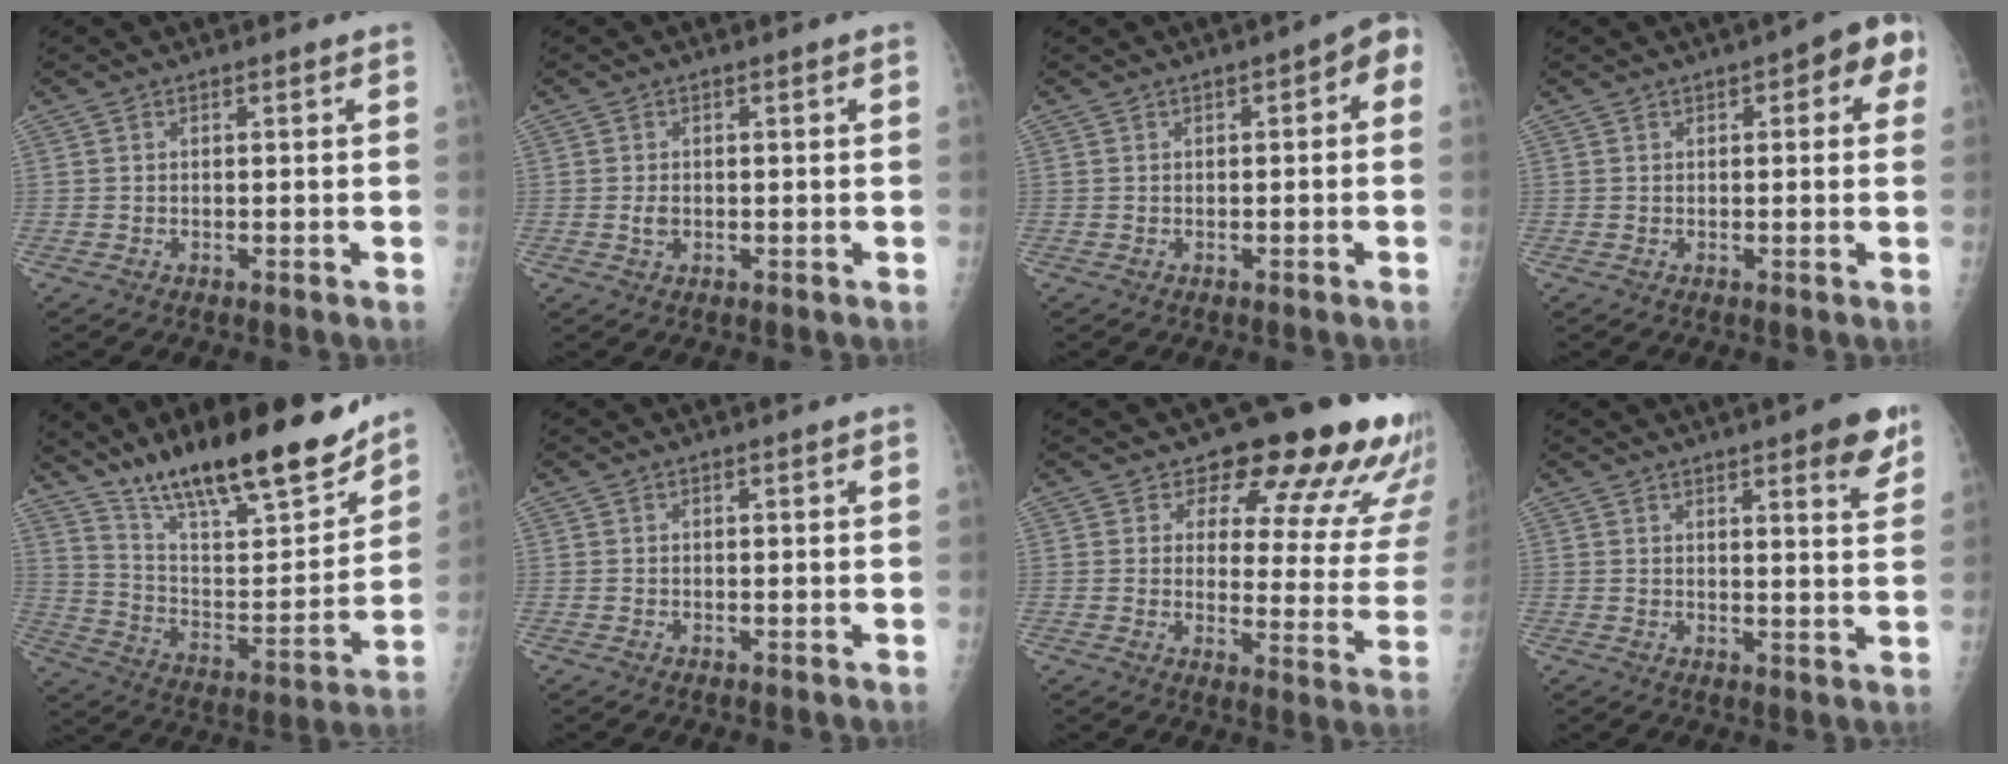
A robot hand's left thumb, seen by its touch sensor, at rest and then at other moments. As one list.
[{"total": 1.5, "force": [-0.2, 1.0, 1.1], "torque": [-0.013, 0.001, -0.001]}, {"total": 3.9, "force": [0.1, 1.9, 3.3], "torque": [-0.018, 0.019, -0.009]}, {"total": 6.1, "force": [2.0, 2.7, 5.1], "torque": [-0.026, 0.007, 0.014]}, {"total": 24.5, "force": [18.9, 5.9, 14.5], "torque": [-0.194, -0.087, 0.315]}, {"total": 0.0}, {"total": 18.1, "force": [13.9, 6.8, 9.3], "torque": [-0.054, -0.088, 0.152]}, {"total": 7.7, "force": [4.6, 1.8, 5.9], "torque": [-0.056, -0.022, 0.056]}]